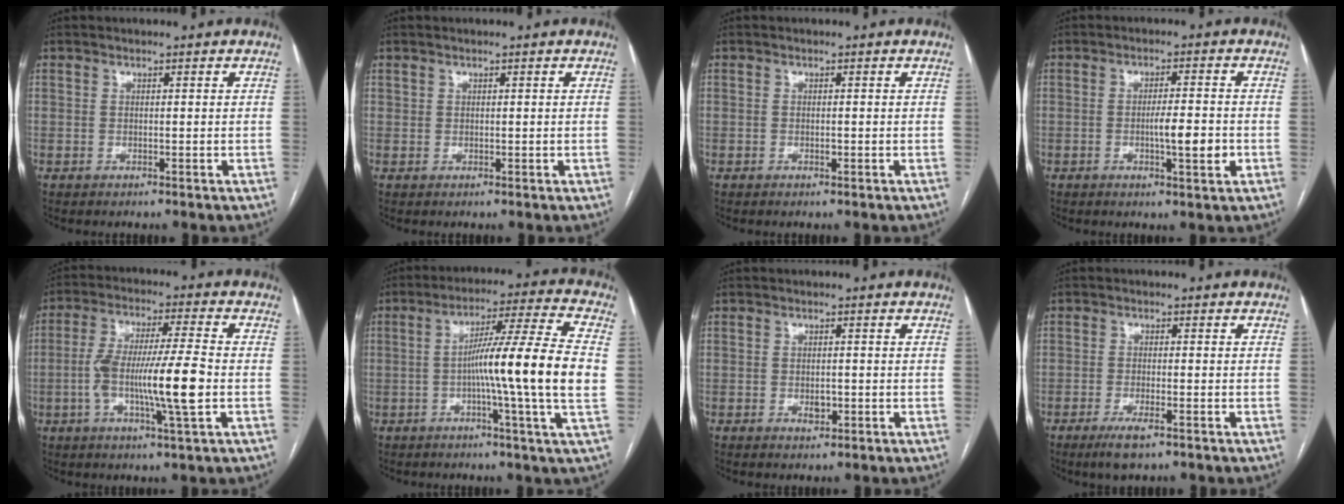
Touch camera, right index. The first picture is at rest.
{"total": 0.7, "force": [0.4, 0.5, 0.2], "torque": [0.004, -0.001, 0.006]}
{"total": 0.6, "force": [-0.2, 0.3, 0.5], "torque": [-0.009, -0.001, -0.002]}
{"total": 5.5, "force": [-1.3, 0.8, 5.3], "torque": [-0.087, -0.004, -0.018]}
{"total": 12.6, "force": [-2.5, 0.5, 12.4], "torque": [-0.230, 0.000, -0.049]}
{"total": 15.4, "force": [-1.1, -1.8, 15.2], "torque": [-0.240, -0.001, -0.031]}
{"total": 1.8, "force": [-0.5, 1.1, 1.4], "torque": [-0.021, 0.001, -0.004]}
{"total": 4.3, "force": [-2.7, 0.7, 3.2], "torque": [-0.067, -0.009, -0.044]}